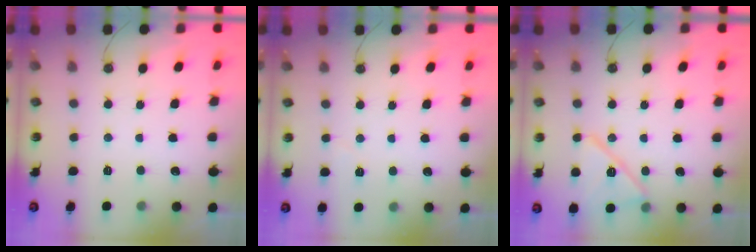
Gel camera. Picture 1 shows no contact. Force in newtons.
{"total": 3.4, "press": 3.3, "slide": 0.9}
{"total": 13.6, "press": 13.6, "slide": 0.6}